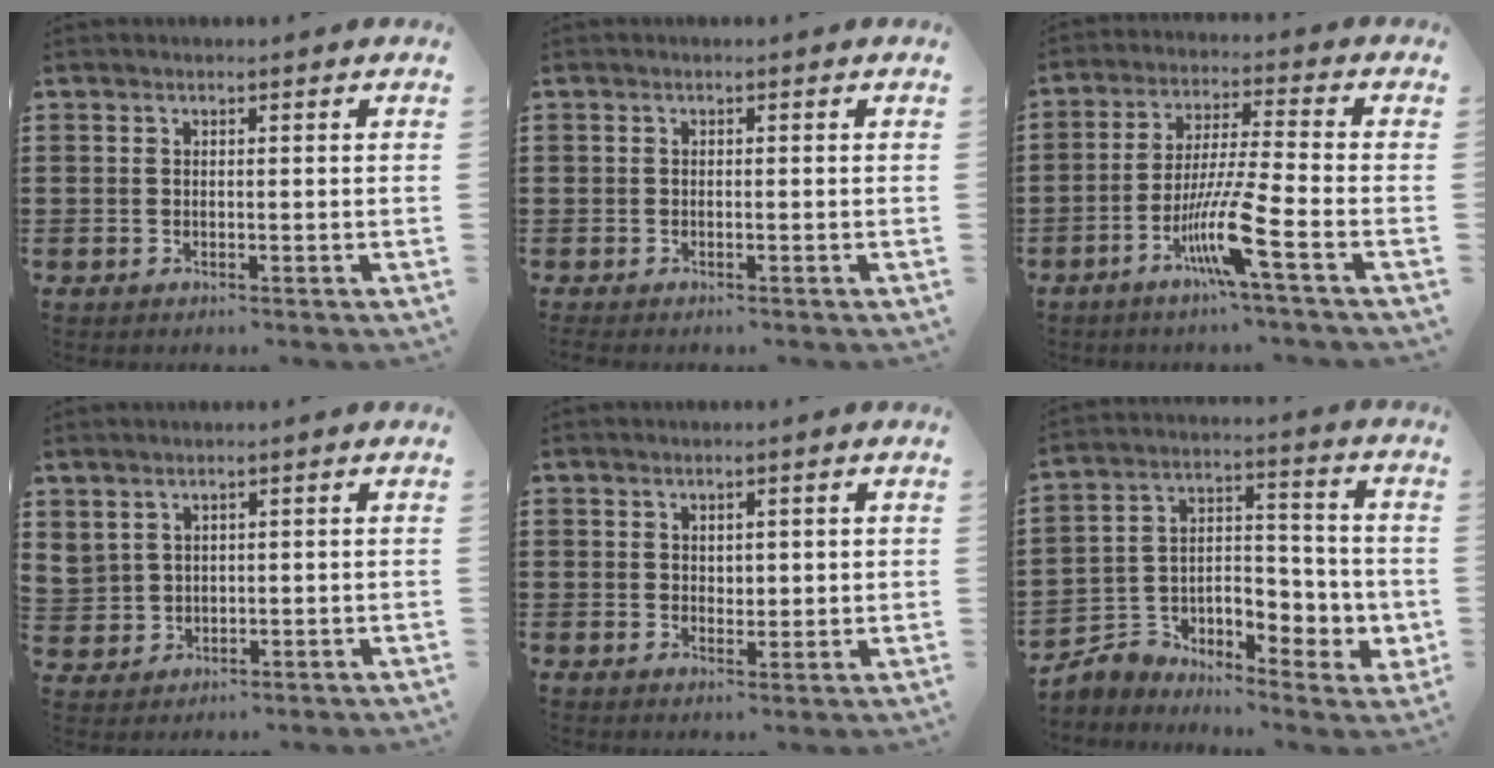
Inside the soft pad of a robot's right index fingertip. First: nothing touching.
{"total": 0.5, "force": [-0.5, 0.2, 0.0], "torque": [-0.002, -0.001, -0.010]}
{"total": 9.9, "force": [-5.0, 0.0, 8.5], "torque": [-0.173, -0.012, -0.097]}
{"total": 2.2, "force": [1.6, 1.4, 0.1], "torque": [-0.012, 0.005, 0.032]}
{"total": 1.9, "force": [1.2, 1.4, 0.6], "torque": [-0.009, 0.006, 0.020]}
{"total": 4.8, "force": [-2.4, 3.9, 1.5], "torque": [-0.038, -0.002, -0.045]}